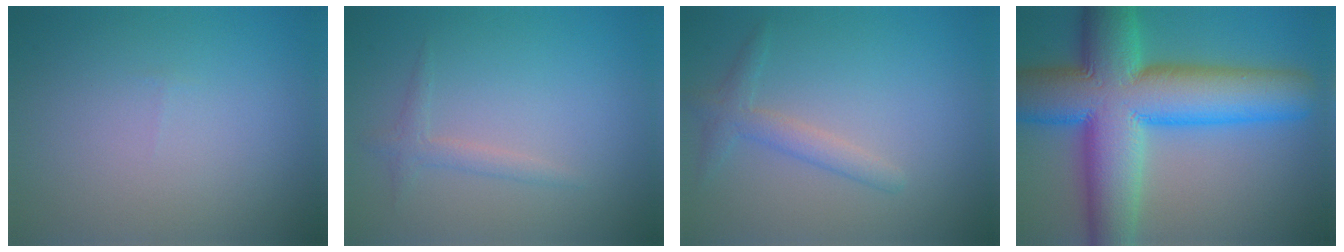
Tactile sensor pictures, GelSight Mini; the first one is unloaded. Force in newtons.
{"total": 1.4, "press": 1.4, "slide": 0.1}
{"total": 2.1, "press": 2.1, "slide": 0.1}
{"total": 15.4, "press": 15.4, "slide": 0.5}